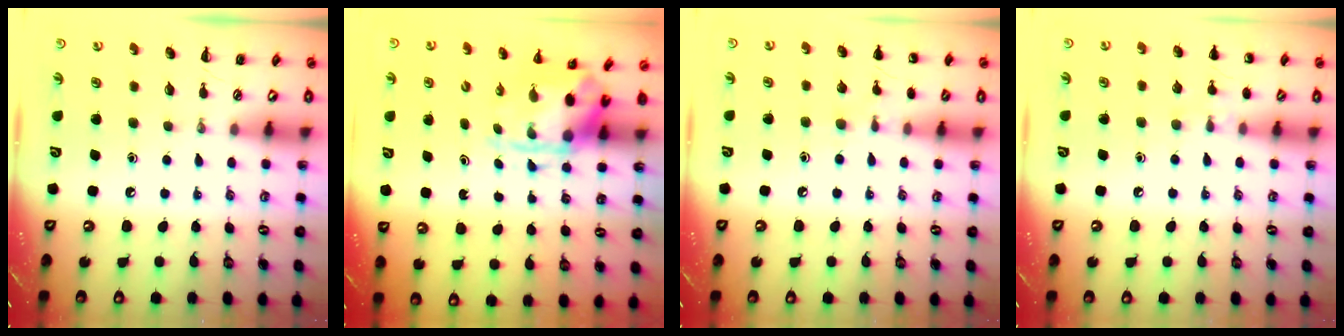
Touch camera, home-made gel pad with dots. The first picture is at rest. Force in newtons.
{"total": 3.5, "press": 3.4, "slide": 0.9}
{"total": 6.3, "press": 6.1, "slide": 1.8}
{"total": 6.1, "press": 5.8, "slide": 1.9}